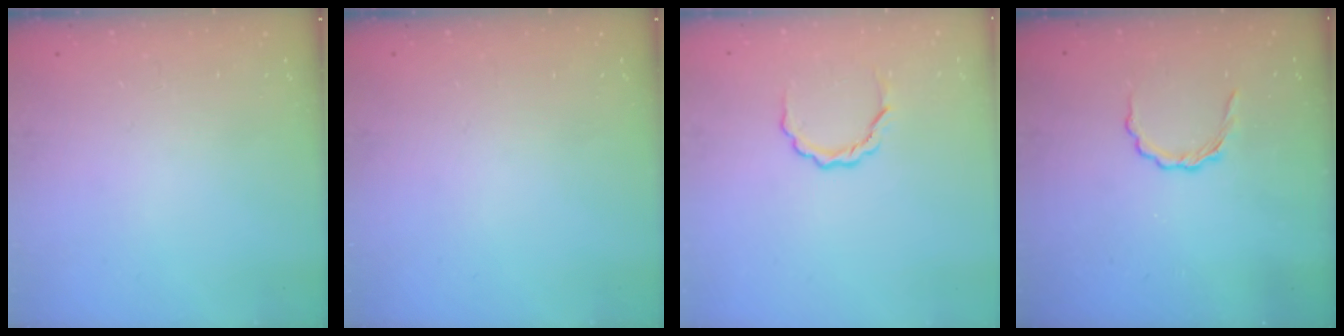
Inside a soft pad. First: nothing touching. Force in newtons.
{"total": 0.0}
{"total": 3.7, "press": 3.7, "slide": 0.2}
{"total": 3.6, "press": 3.4, "slide": 1.2}